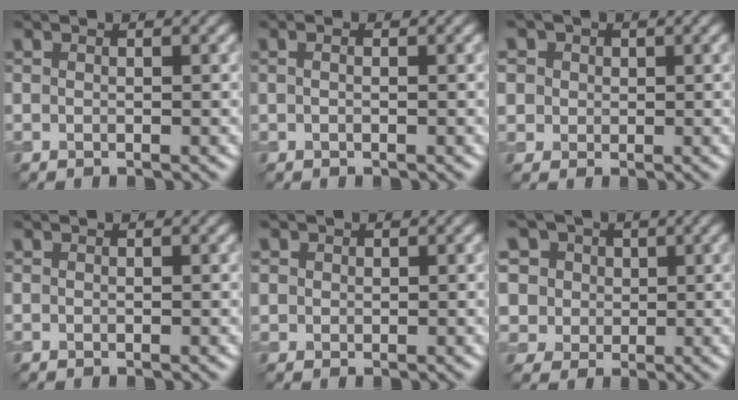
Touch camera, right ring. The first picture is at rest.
{"total": 0.7, "force": [0.1, 0.3, 0.6], "torque": [-0.012, -0.009, -0.003]}
{"total": 4.4, "force": [1.9, 3.6, 1.6], "torque": [-0.035, 0.017, 0.021]}
{"total": 0.0}
{"total": 1.0, "force": [0.3, 0.9, 0.2], "torque": [0.002, -0.002, 0.005]}
{"total": 10.6, "force": [5.3, 8.1, 4.3], "torque": [-0.107, 0.028, 0.070]}